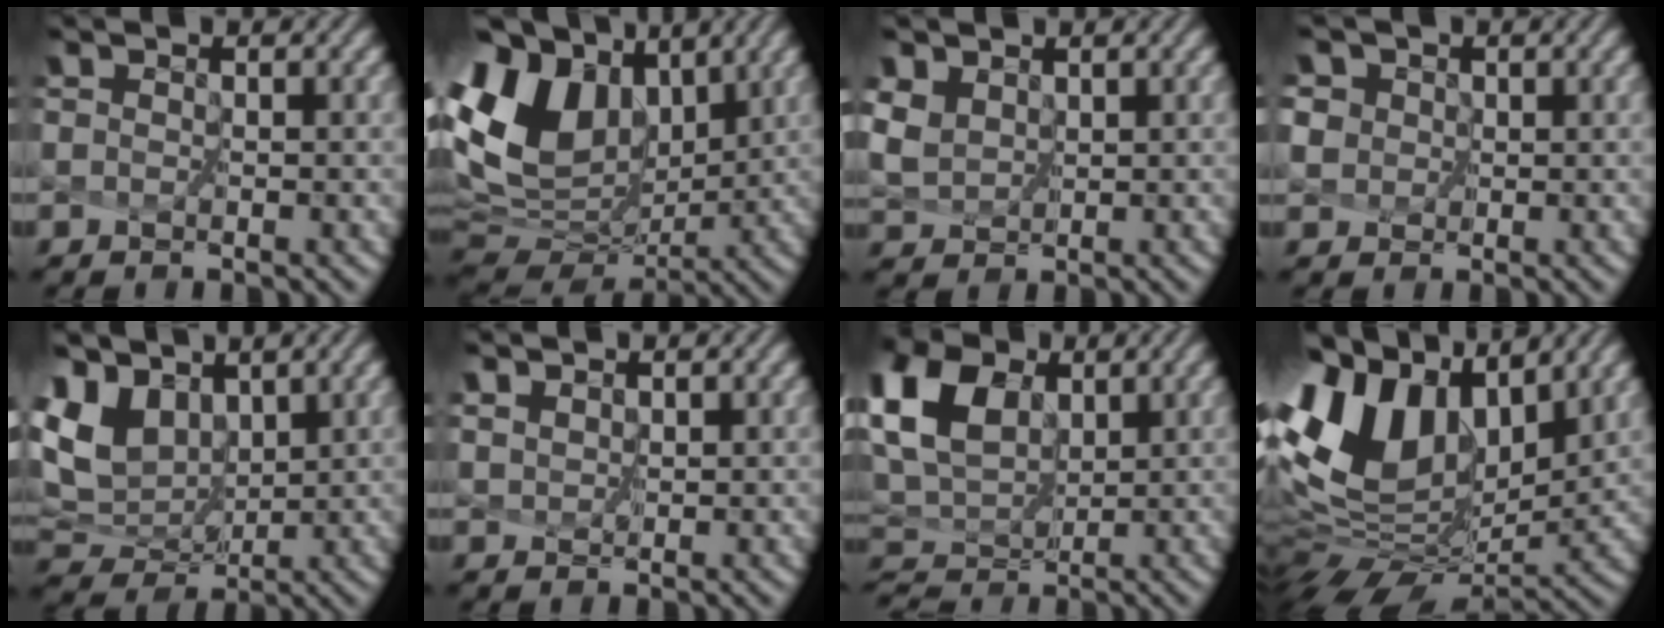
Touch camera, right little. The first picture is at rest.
{"total": 14.0, "force": [4.2, 9.7, 9.2], "torque": [-0.202, 0.008, 0.105]}
{"total": 3.1, "force": [2.0, 2.1, 1.1], "torque": [-0.071, 0.003, 0.059]}
{"total": 5.8, "force": [3.3, 4.2, 2.2], "torque": [-0.057, 0.012, 0.048]}
{"total": 7.3, "force": [3.0, 5.1, 4.3], "torque": [-0.127, 0.014, 0.067]}
{"total": 1.9, "force": [1.7, 0.7, 0.2], "torque": [-0.034, -0.004, 0.049]}
{"total": 5.6, "force": [2.3, 3.9, 3.4], "torque": [-0.098, 0.011, 0.056]}
{"total": 11.6, "force": [2.5, 7.6, 8.4], "torque": [-0.186, 0.010, 0.054]}